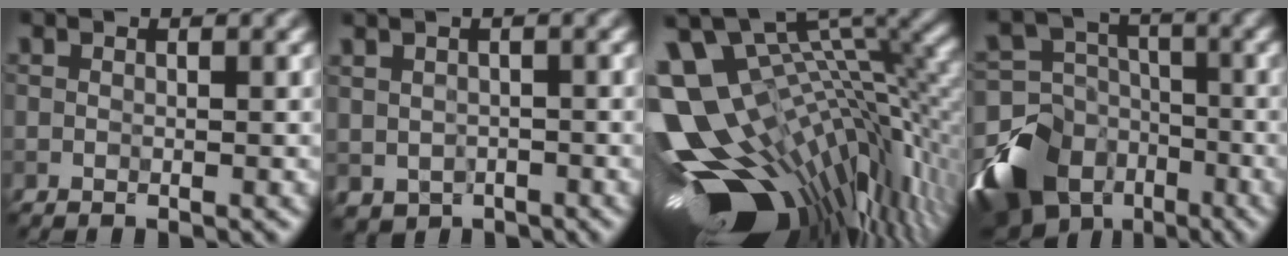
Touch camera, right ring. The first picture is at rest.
{"total": 2.3, "force": [-0.4, 2.0, 1.2], "torque": [-0.019, -0.011, -0.002]}
{"total": 15.5, "force": [0.2, 7.8, 13.4], "torque": [-0.213, -0.029, 0.050]}
{"total": 12.7, "force": [-7.3, 9.0, 5.2], "torque": [-0.119, -0.022, -0.118]}